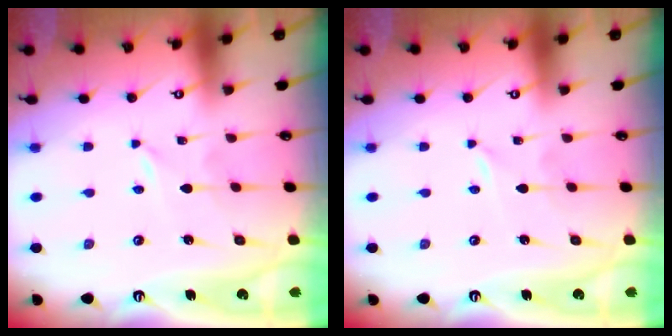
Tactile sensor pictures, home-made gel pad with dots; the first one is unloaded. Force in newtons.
{"total": 0.0}